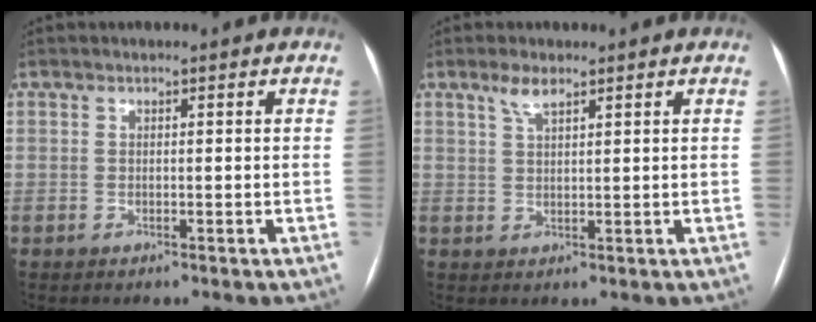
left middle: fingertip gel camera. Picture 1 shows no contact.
{"total": 2.6, "force": [1.8, 0.6, 1.7], "torque": [-0.039, 0.006, 0.038]}